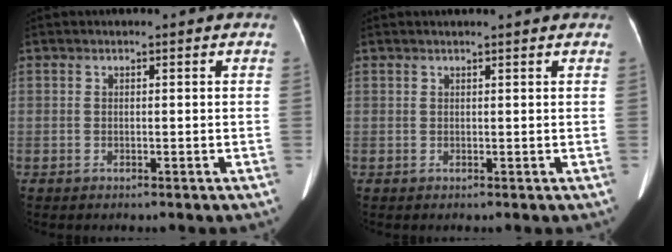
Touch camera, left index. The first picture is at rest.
{"total": 3.1, "force": [2.9, 0.2, 1.2], "torque": [-0.016, 0.020, 0.031]}